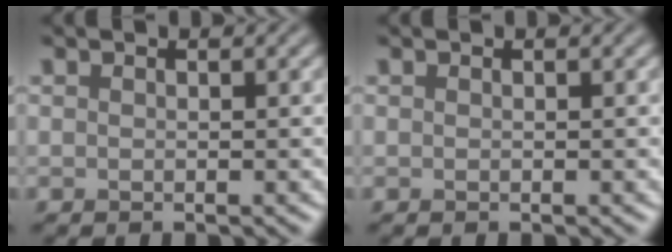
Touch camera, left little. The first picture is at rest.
{"total": 0.0}